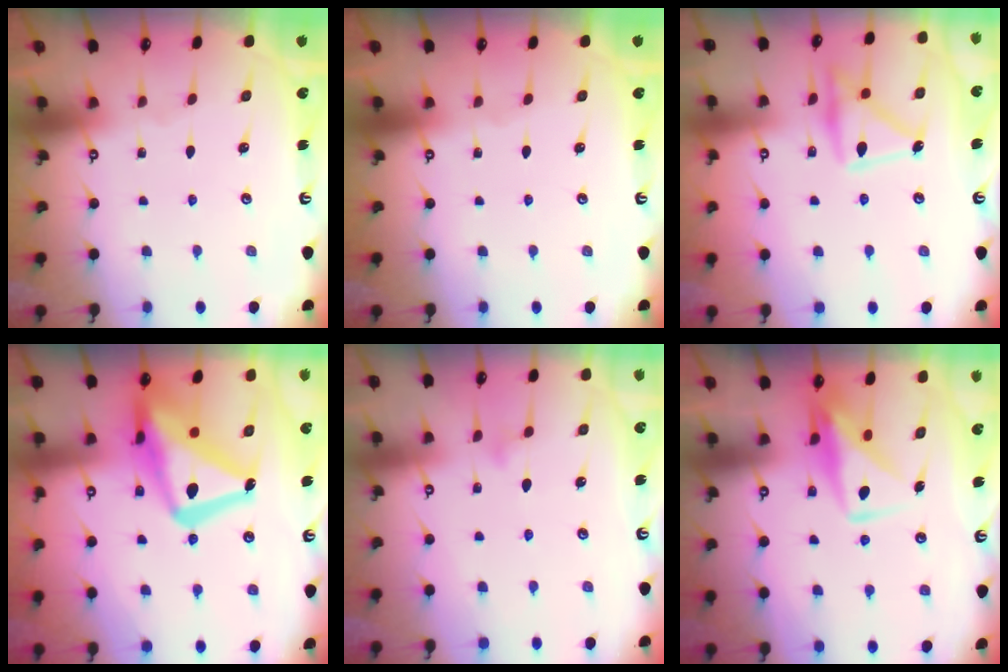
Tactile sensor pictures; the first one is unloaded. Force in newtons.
{"total": 0.0}
{"total": 16.6, "press": 16.5, "slide": 1.0}
{"total": 20.3, "press": 20.2, "slide": 1.8}
{"total": 4.0, "press": 4.0, "slide": 0.2}
{"total": 8.3, "press": 8.3, "slide": 0.9}